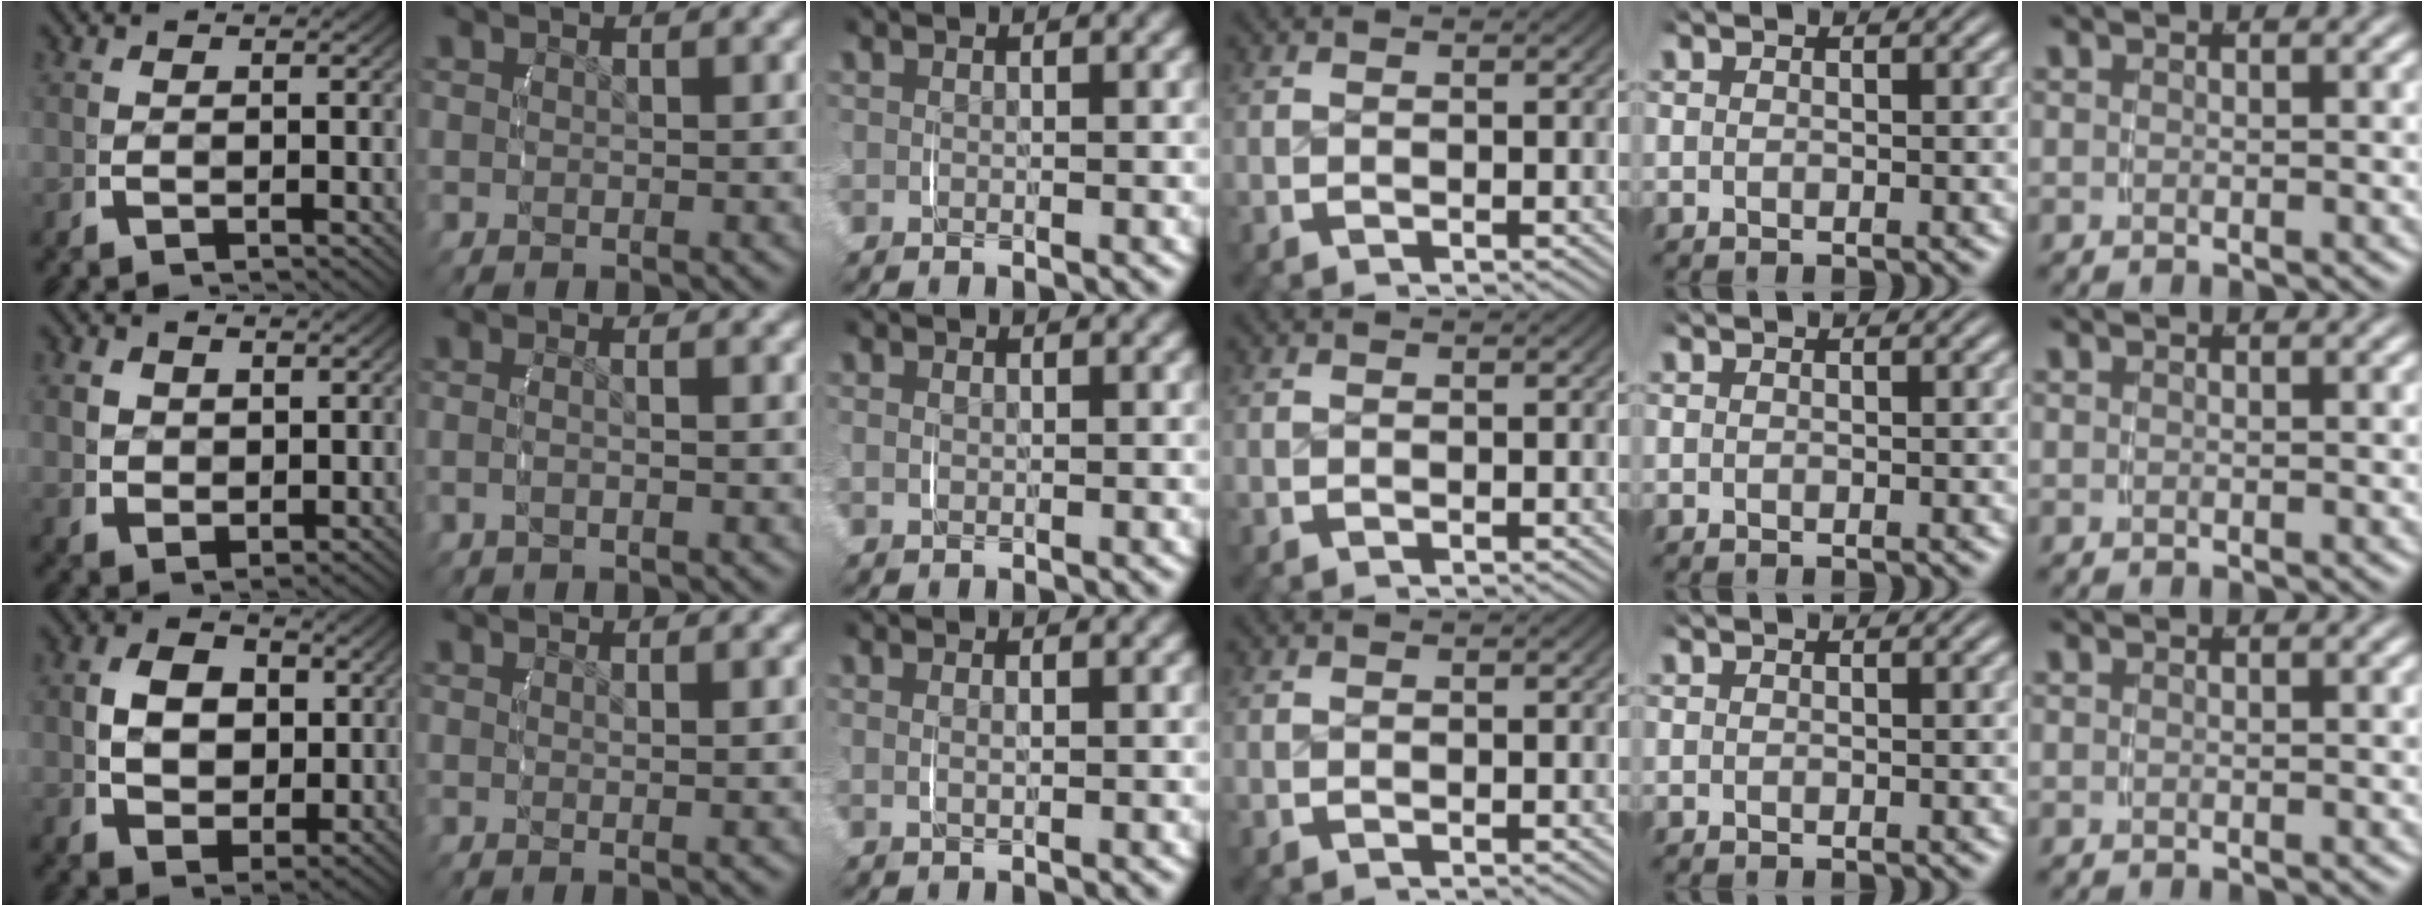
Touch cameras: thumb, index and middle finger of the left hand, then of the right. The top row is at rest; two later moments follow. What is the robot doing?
{"motion": "lift_and_place", "object": "scarf"}